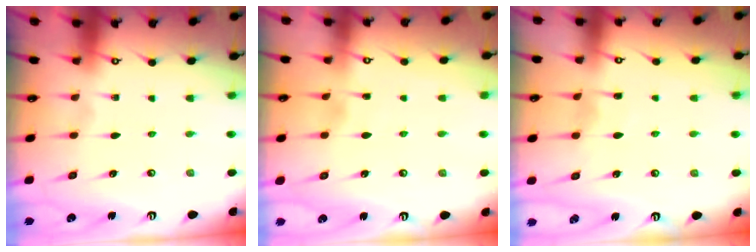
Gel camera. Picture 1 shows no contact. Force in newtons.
{"total": 2.0, "press": 2.0, "slide": 0.1}
{"total": 4.7, "press": 4.6, "slide": 0.6}